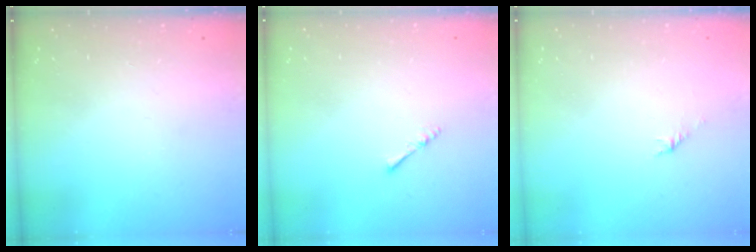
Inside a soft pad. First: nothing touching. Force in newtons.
{"total": 2.4, "press": 2.3, "slide": 0.5}
{"total": 1.5, "press": 1.4, "slide": 0.5}